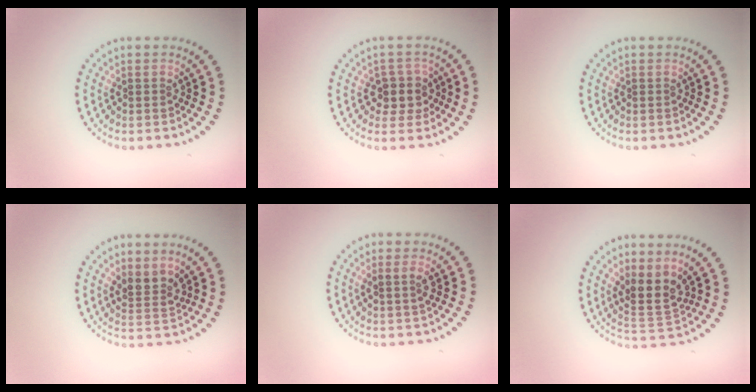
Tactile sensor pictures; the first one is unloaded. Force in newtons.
{"total": 2.5, "press": 2.2, "slide": 1.1}
{"total": 0.0}
{"total": 2.4, "press": 1.7, "slide": 1.6}
{"total": 1.4, "press": 1.3, "slide": 0.6}
{"total": 3.3, "press": 2.5, "slide": 2.2}